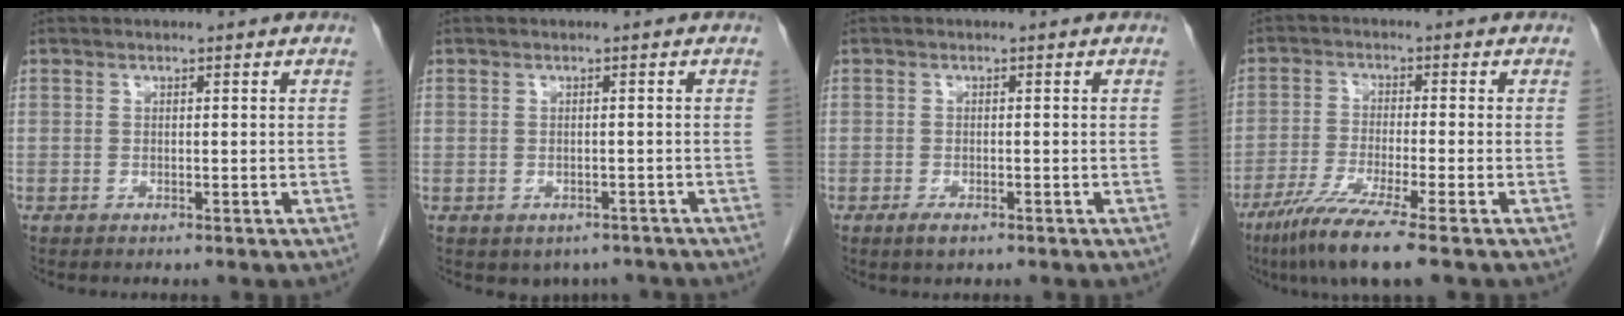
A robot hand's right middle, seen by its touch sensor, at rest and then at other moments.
{"total": 3.3, "force": [-2.5, 2.1, 0.7], "torque": [-0.003, 0.004, -0.028]}
{"total": 1.8, "force": [-1.1, 0.6, 1.2], "torque": [-0.026, -0.002, -0.015]}
{"total": 8.9, "force": [-6.0, -0.7, 6.6], "torque": [-0.122, -0.029, -0.108]}